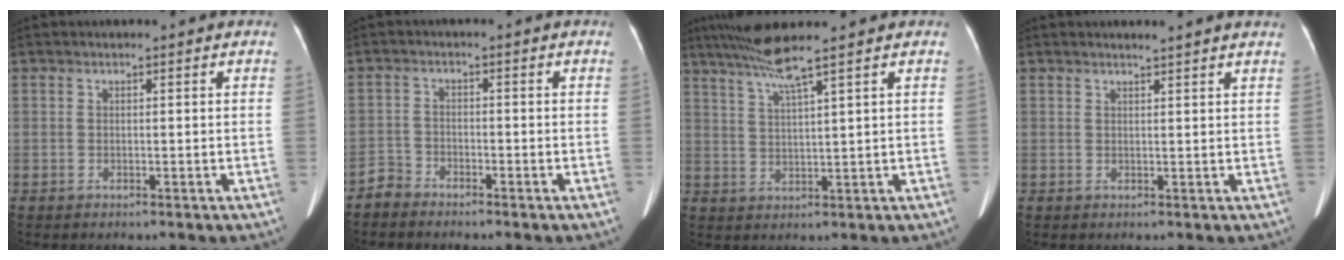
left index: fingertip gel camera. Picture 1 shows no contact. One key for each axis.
{"total": 2.4, "fx": -2.2, "fy": 0.7, "fz": -0.4, "tx": 0.009, "ty": -0.005, "tz": -0.044}
{"total": 5.5, "fx": 4.1, "fy": -1.7, "fz": 3.3, "tx": -0.068, "ty": 0.000, "tz": 0.083}
{"total": 3.3, "fx": 3.0, "fy": -0.4, "fz": 1.2, "tx": -0.014, "ty": 0.009, "tz": 0.030}